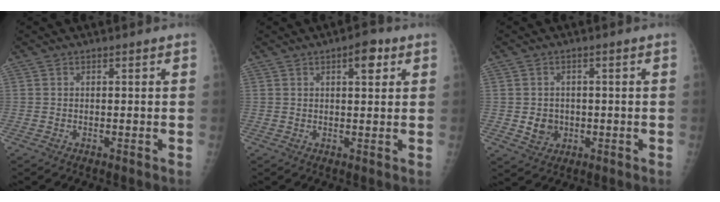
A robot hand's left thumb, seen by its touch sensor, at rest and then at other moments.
{"total": 4.2, "force": [2.0, 1.7, 3.3], "torque": [-0.034, -0.004, 0.024]}
{"total": 4.0, "force": [-0.5, 3.6, 1.7], "torque": [-0.010, 0.003, 0.000]}